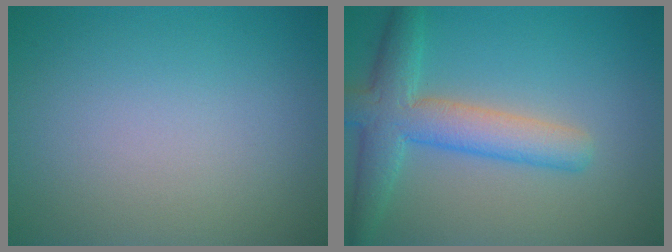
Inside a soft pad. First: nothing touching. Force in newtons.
{"total": 5.6, "press": 5.6, "slide": 0.2}